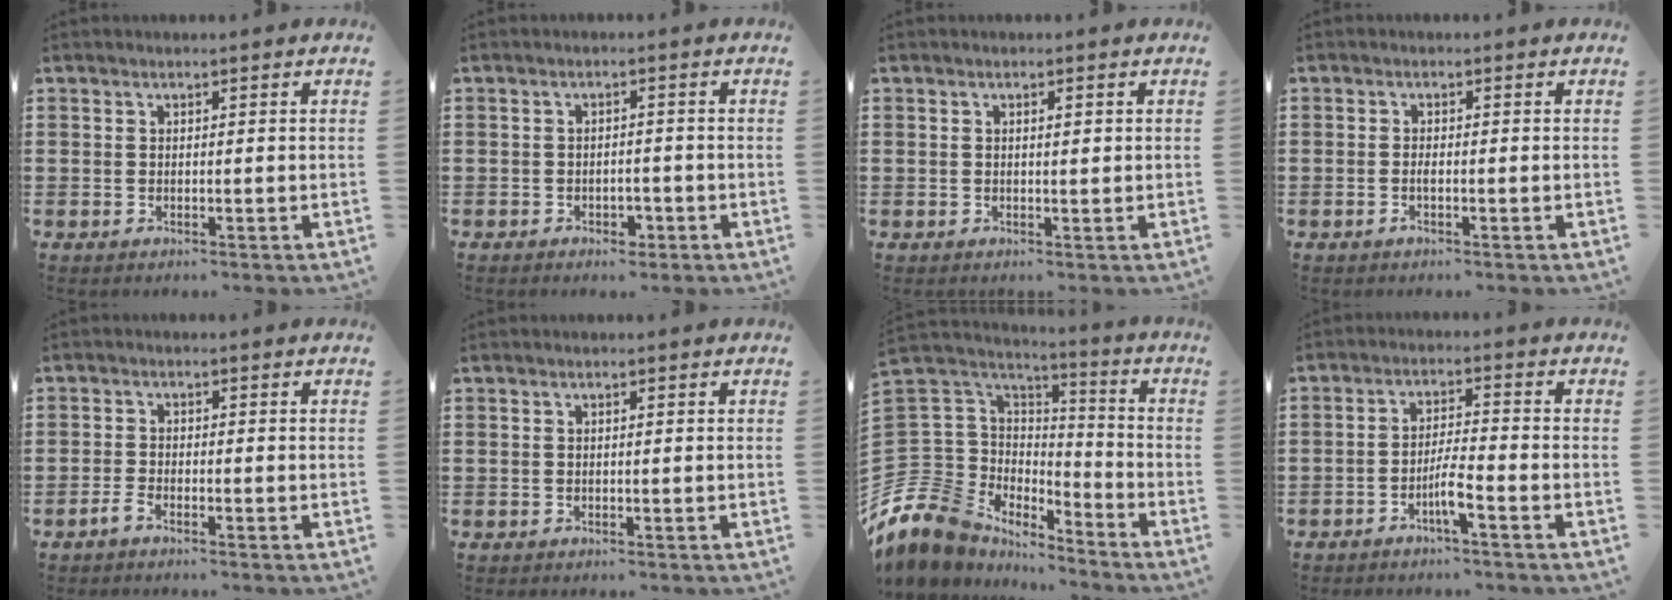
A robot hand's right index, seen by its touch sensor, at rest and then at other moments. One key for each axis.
{"total": 1.9, "fx": -1.5, "fy": 0.9, "fz": 0.7, "tx": -0.018, "ty": -0.001, "tz": -0.032}
{"total": 1.2, "fx": 0.3, "fy": 0.3, "fz": 1.1, "tx": -0.022, "ty": 0.003, "tz": 0.004}
{"total": 0.9, "fx": -0.5, "fy": 0.3, "fz": 0.8, "tx": -0.016, "ty": -0.003, "tz": -0.007}
{"total": 1.7, "fx": -1.4, "fy": 0.3, "fz": 0.9, "tx": -0.033, "ty": -0.006, "tz": -0.031}
{"total": 0.0}
{"total": 11.3, "fx": -7.8, "fy": 7.8, "fz": 2.6, "tx": -0.116, "ty": -0.003, "tz": -0.154}
{"total": 4.0, "fx": -2.5, "fy": 0.0, "fz": 3.1, "tx": -0.069, "ty": -0.008, "tz": -0.051}